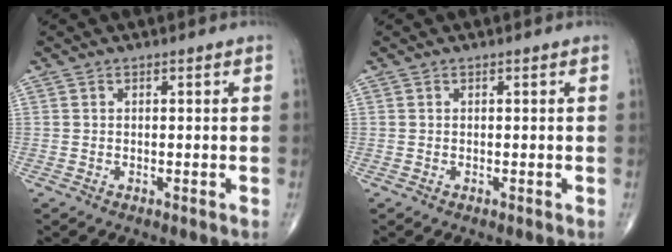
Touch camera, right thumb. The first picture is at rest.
{"total": 0.0}